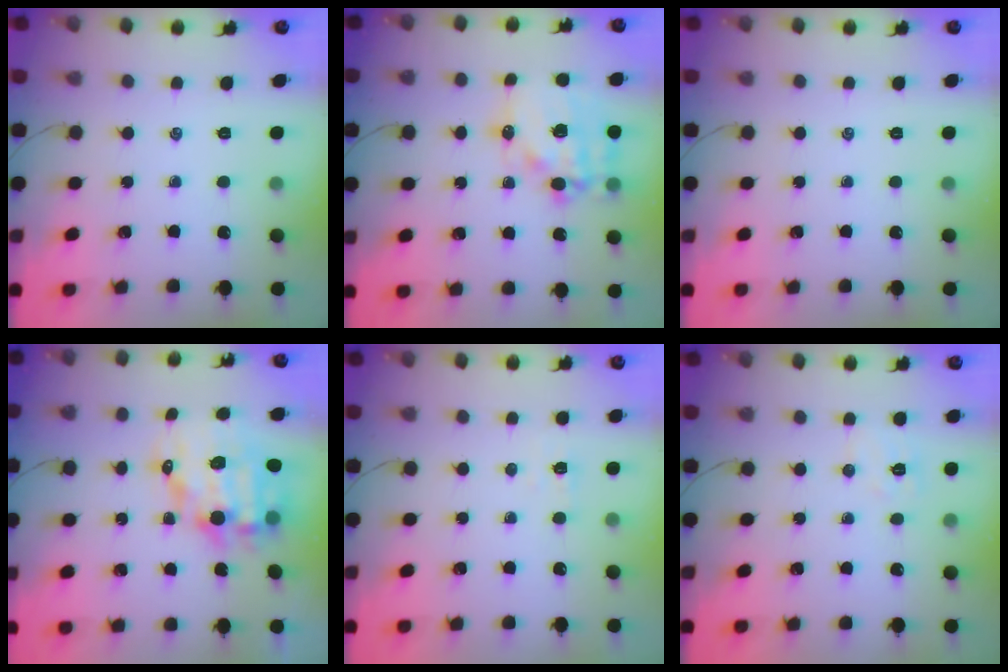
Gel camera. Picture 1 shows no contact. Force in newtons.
{"total": 17.1, "press": 16.7, "slide": 3.9}
{"total": 0.0}
{"total": 13.9, "press": 13.5, "slide": 3.0}
{"total": 2.2, "press": 2.0, "slide": 0.8}
{"total": 5.4, "press": 5.4, "slide": 0.9}